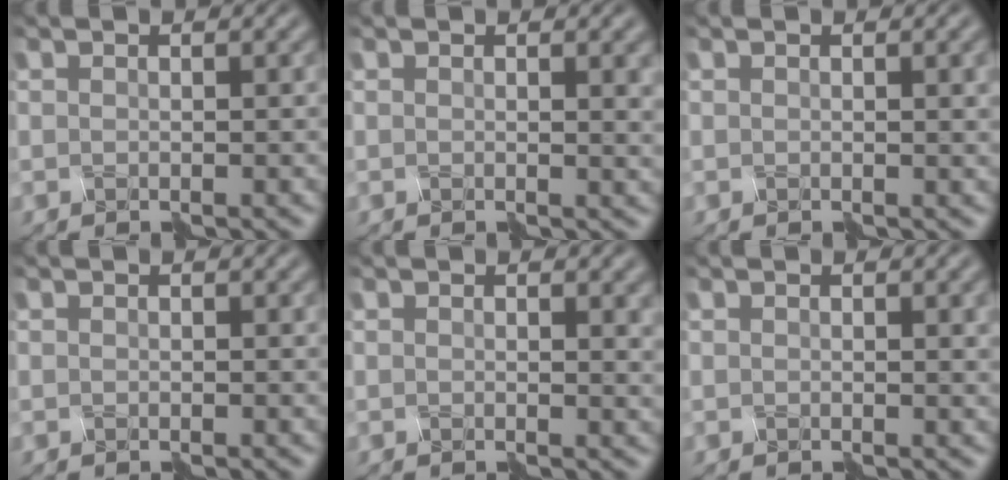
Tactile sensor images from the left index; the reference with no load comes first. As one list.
[{"total": 1.7, "force": [0.7, 0.5, 1.5], "torque": [-0.016, 0.002, 0.013]}, {"total": 1.3, "force": [0.4, 0.2, 1.2], "torque": [-0.014, 0.002, 0.007]}, {"total": 0.0}, {"total": 1.7, "force": [0.9, 0.6, 1.3], "torque": [-0.017, 0.002, 0.017]}, {"total": 1.0, "force": [0.5, 0.2, 0.9], "torque": [-0.011, 0.001, 0.008]}]